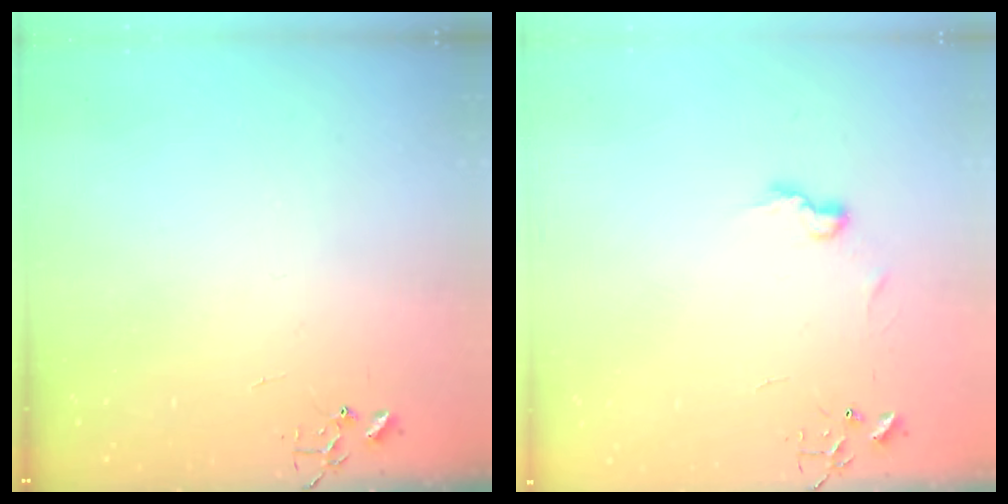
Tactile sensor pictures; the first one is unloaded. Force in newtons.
{"total": 6.7, "press": 6.7, "slide": 0.4}